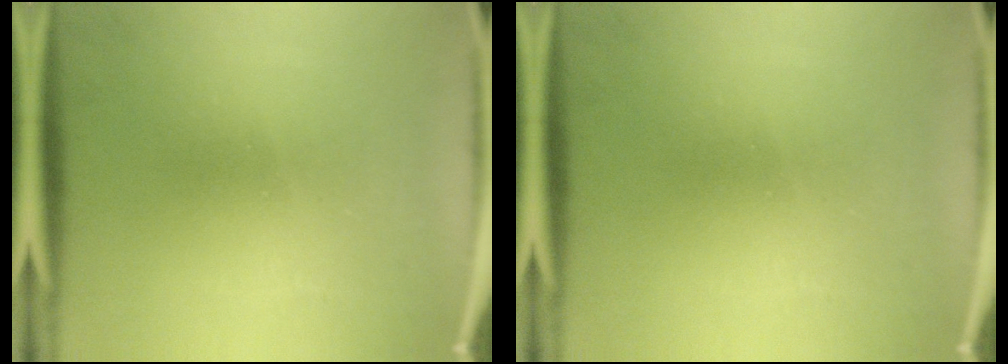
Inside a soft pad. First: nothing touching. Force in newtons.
{"total": 0.0}